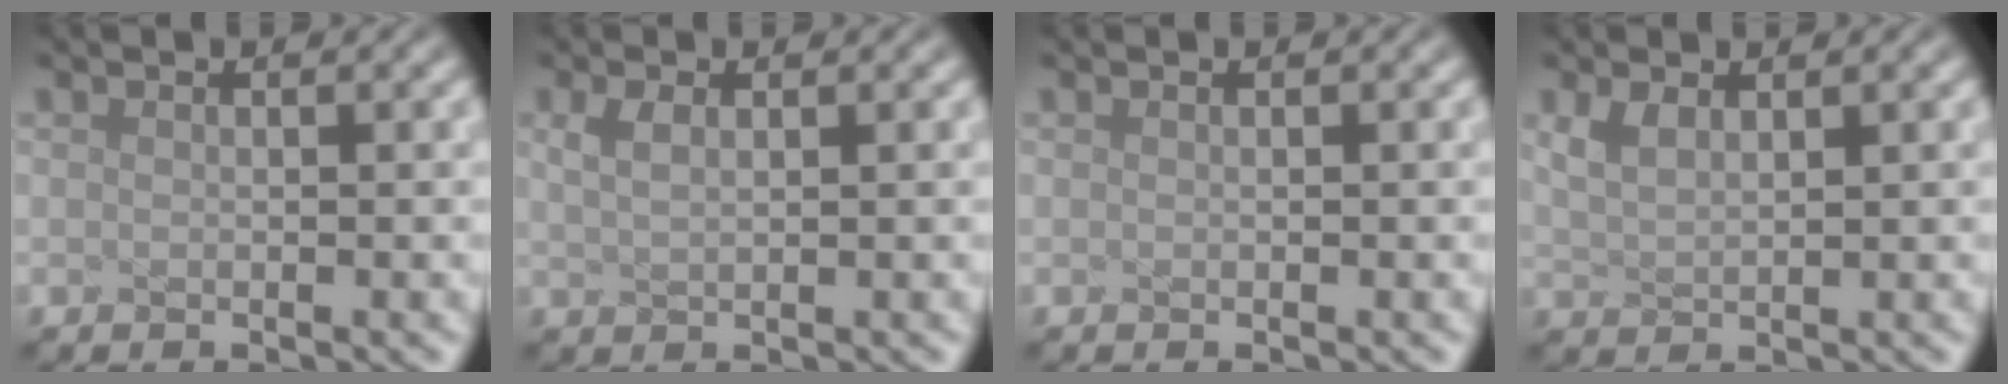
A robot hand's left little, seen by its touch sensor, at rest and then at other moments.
{"total": 1.5, "force": [0.6, 0.6, 1.3], "torque": [-0.025, 0.002, 0.015]}
{"total": 0.0}
{"total": 1.8, "force": [1.0, 0.7, 1.3], "torque": [-0.035, 0.001, 0.025]}